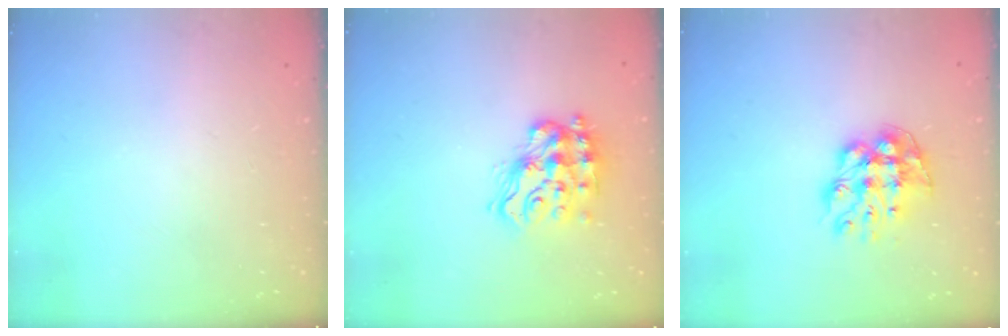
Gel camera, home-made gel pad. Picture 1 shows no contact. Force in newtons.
{"total": 14.6, "press": 14.5, "slide": 0.9}
{"total": 10.5, "press": 10.5, "slide": 0.8}